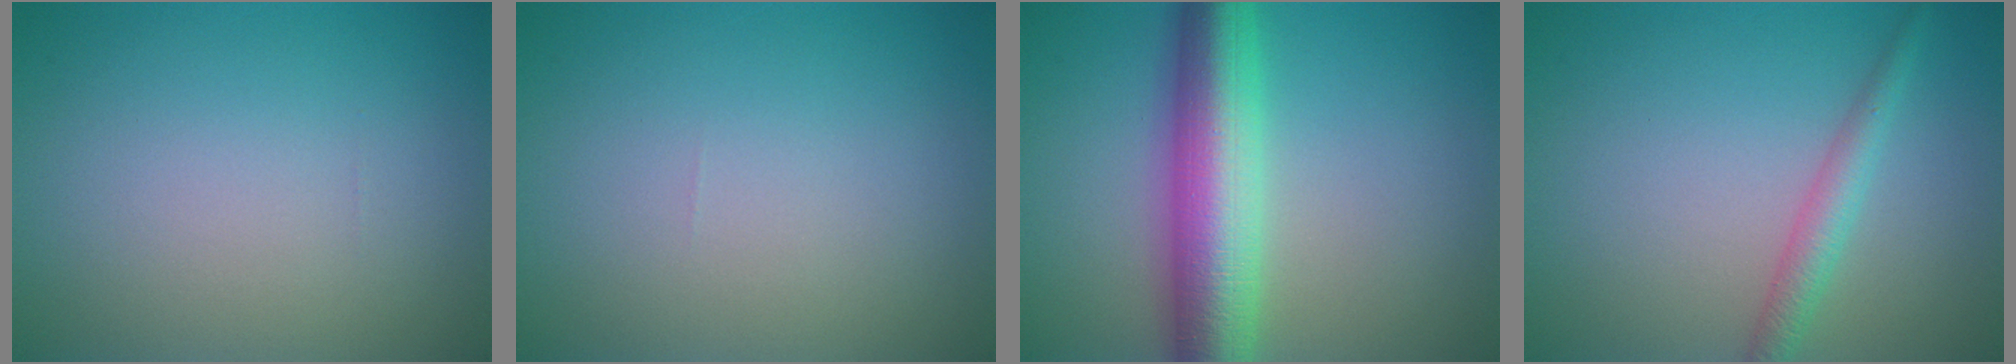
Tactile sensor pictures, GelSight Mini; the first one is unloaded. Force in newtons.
{"total": 0.0}
{"total": 8.8, "press": 8.8, "slide": 0.2}
{"total": 2.2, "press": 2.2, "slide": 0.2}